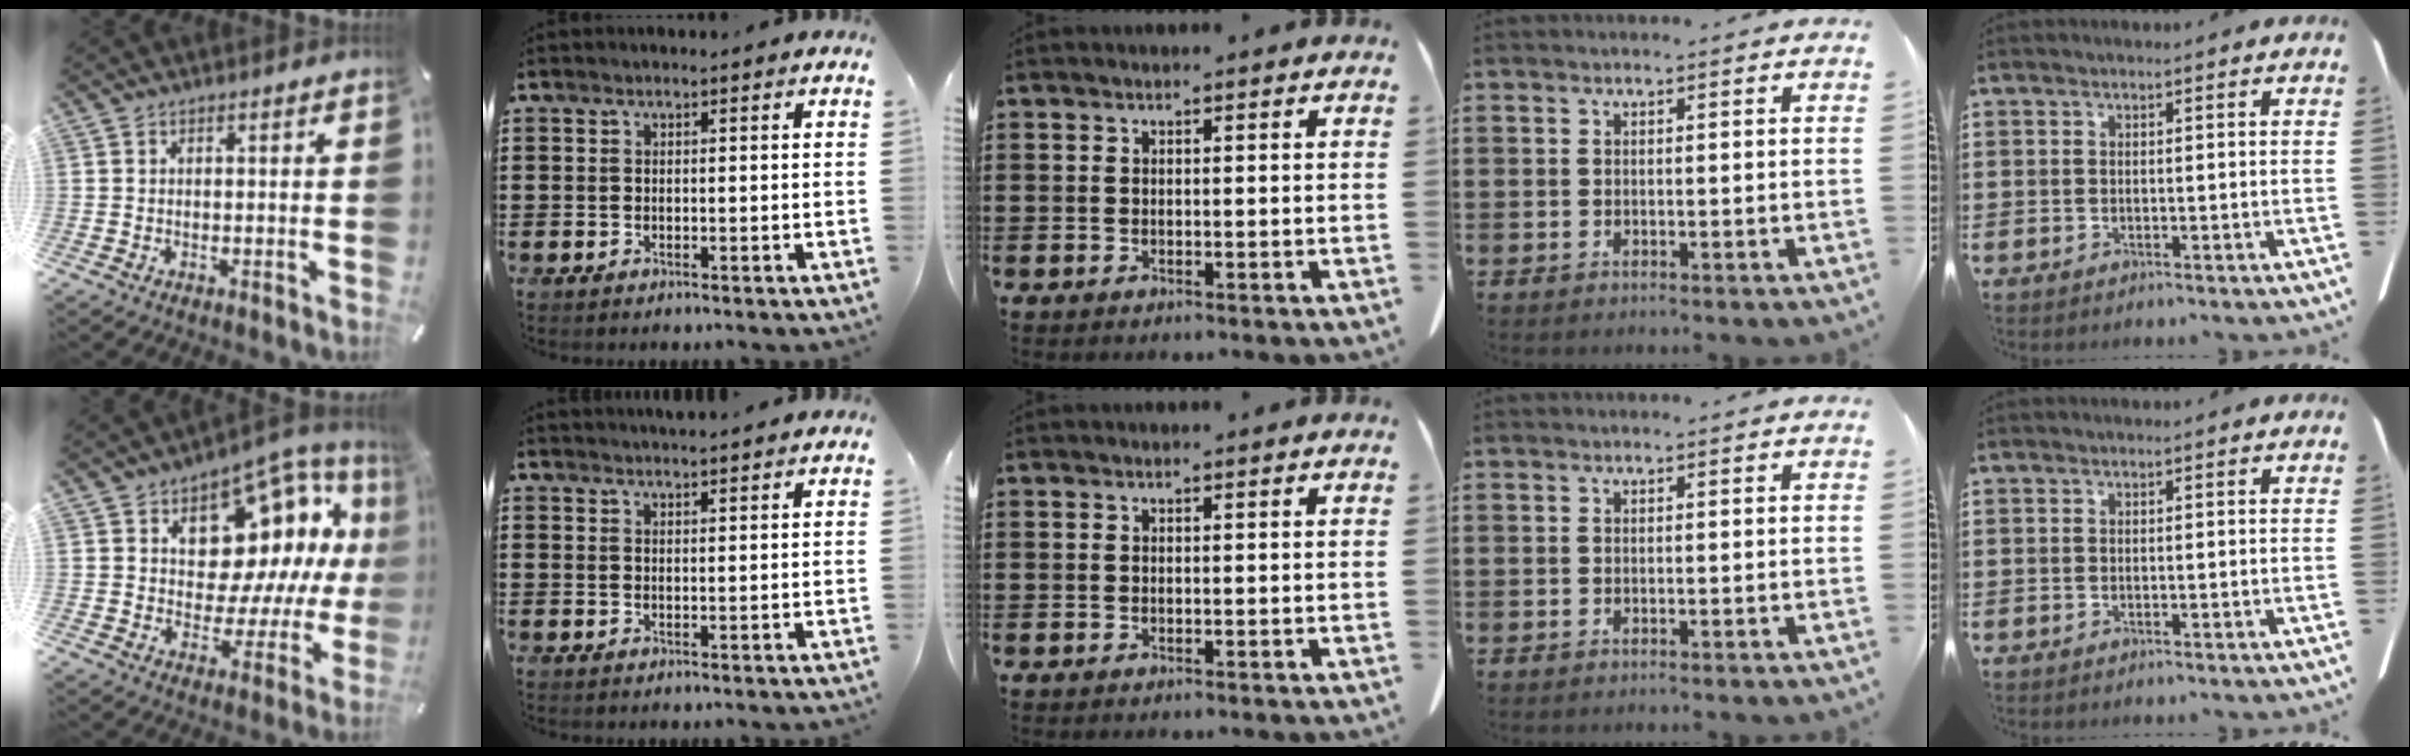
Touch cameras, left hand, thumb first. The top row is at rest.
{"thumb": {"total": 15.4, "force": [6.9, 10.3, 9.1], "torque": [-0.123, -0.058, 0.127]}, "index": {"total": 2.3, "force": [2.3, -0.2, 0.0], "torque": [-0.005, -0.006, 0.045]}}